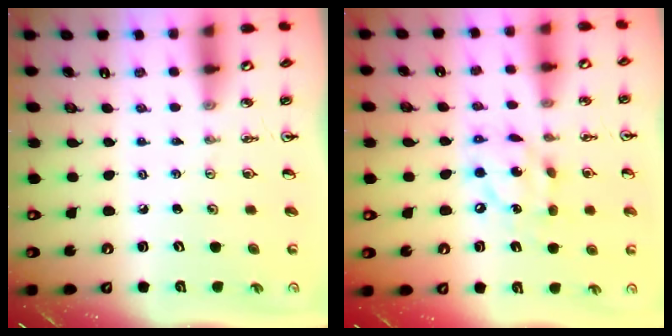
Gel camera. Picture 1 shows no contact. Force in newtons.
{"total": 12.1, "press": 12.0, "slide": 0.8}